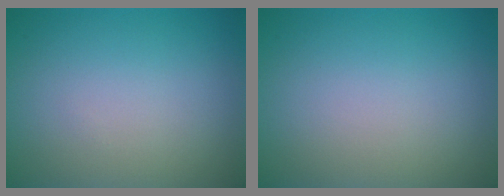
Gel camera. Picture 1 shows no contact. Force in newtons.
{"total": 0.0}